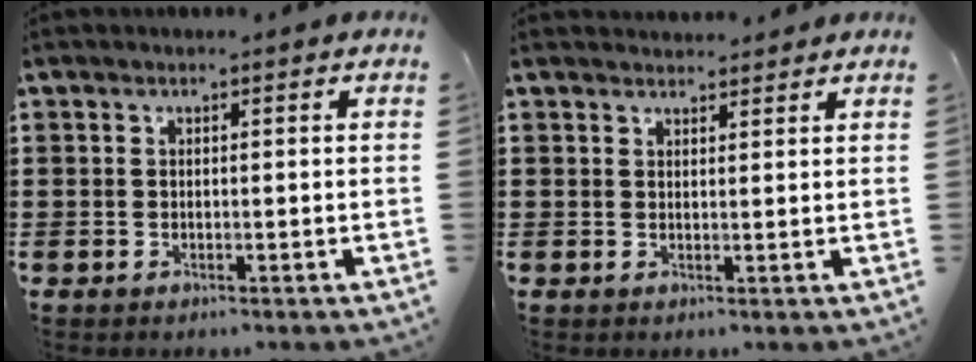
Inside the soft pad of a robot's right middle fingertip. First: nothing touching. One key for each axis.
{"total": 1.8, "fx": 1.7, "fy": 0.4, "fz": -0.1, "tx": -0.003, "ty": 0.003, "tz": 0.034}